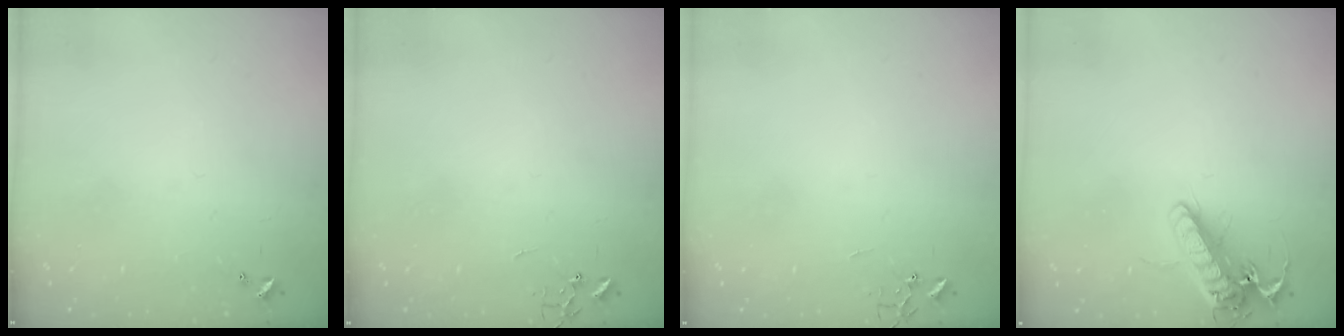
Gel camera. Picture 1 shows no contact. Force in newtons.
{"total": 0.0}
{"total": 0.0}
{"total": 16.2, "press": 16.0, "slide": 2.5}